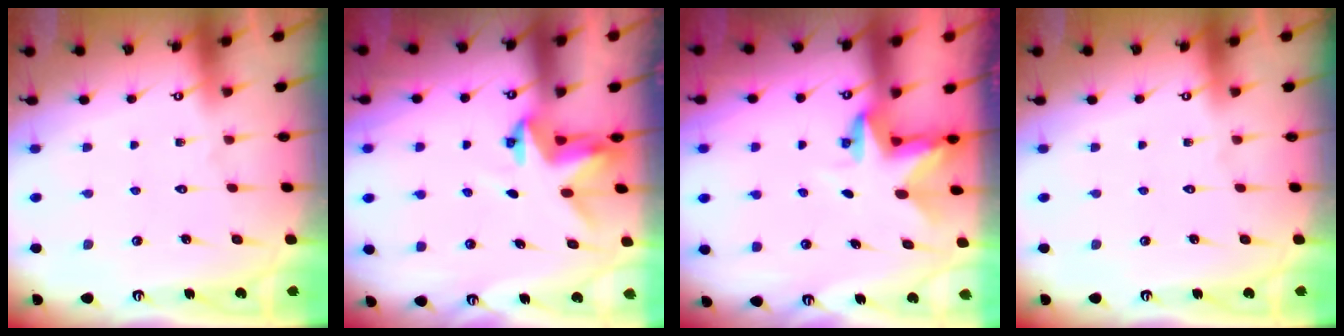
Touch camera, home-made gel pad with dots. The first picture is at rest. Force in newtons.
{"total": 3.5, "press": 3.5, "slide": 0.1}
{"total": 2.9, "press": 2.9, "slide": 0.2}
{"total": 0.0}